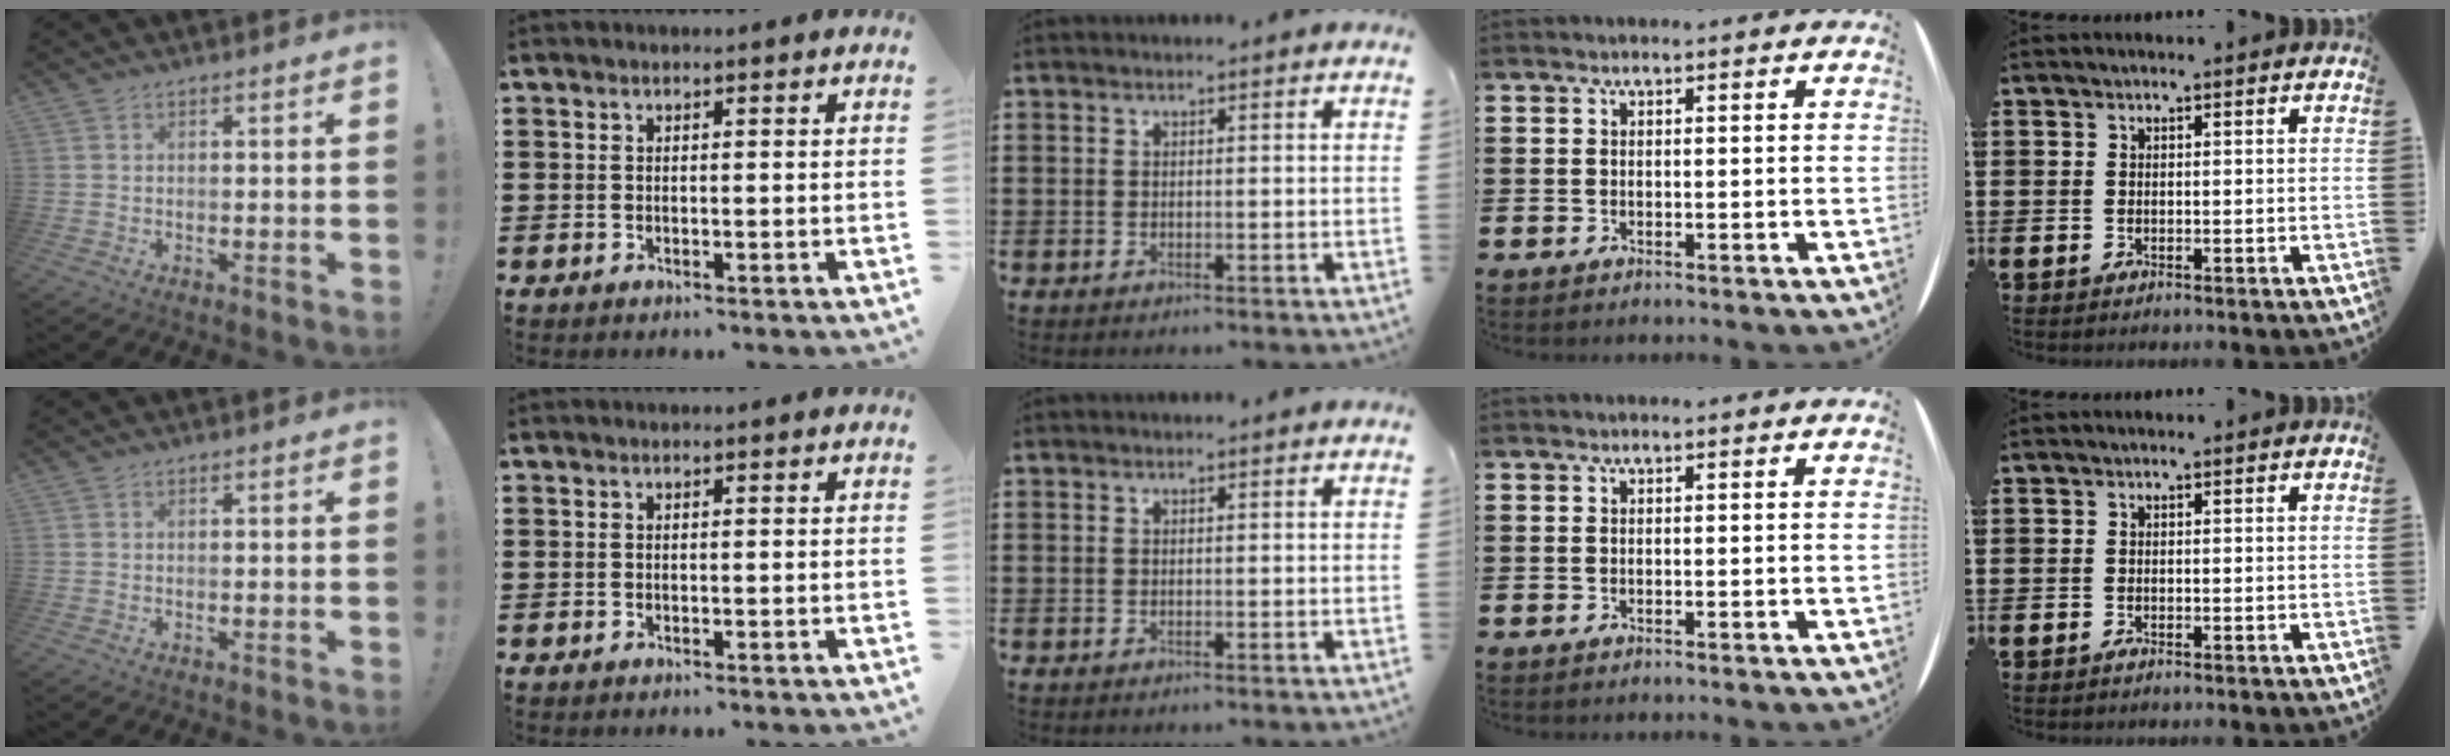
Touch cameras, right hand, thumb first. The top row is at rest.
{}